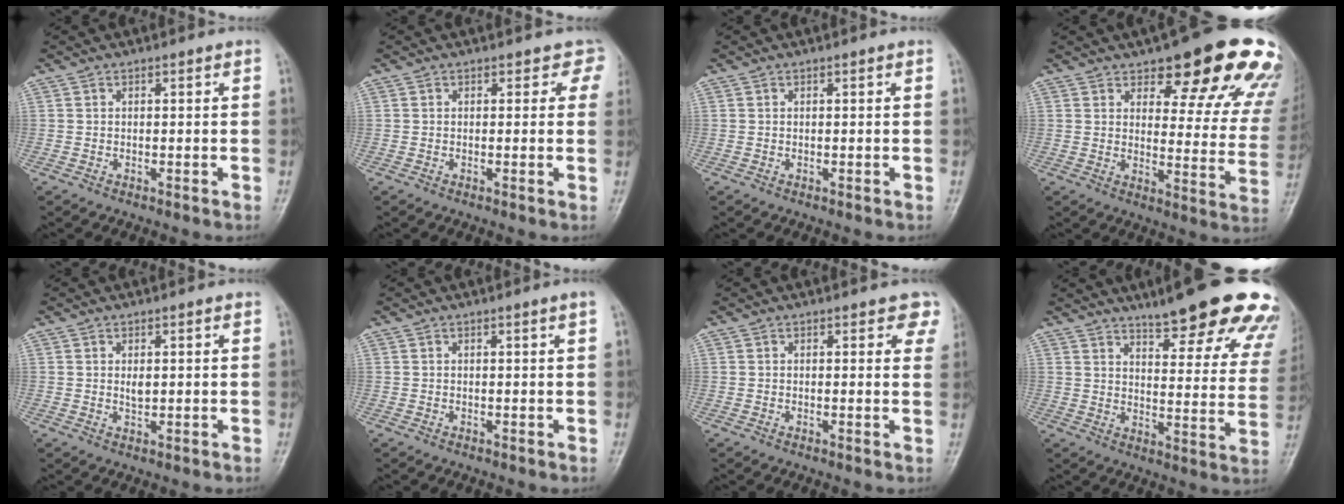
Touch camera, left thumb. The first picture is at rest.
{"total": 2.9, "force": [1.8, 2.0, 0.8], "torque": [0.024, -0.007, -0.001]}
{"total": 0.0}
{"total": 21.3, "force": [14.2, 7.7, 13.8], "torque": [-0.115, -0.068, 0.168]}
{"total": 2.0, "force": [0.6, 1.0, 1.6], "torque": [-0.023, -0.005, 0.011]}
{"total": 0.9, "force": [0.5, -0.3, 0.7], "torque": [-0.018, -0.004, 0.009]}
{"total": 4.0, "force": [2.7, 1.9, 2.3], "torque": [0.008, -0.007, 0.020]}
{"total": 23.7, "force": [17.8, 5.4, 14.7], "torque": [-0.153, -0.086, 0.218]}